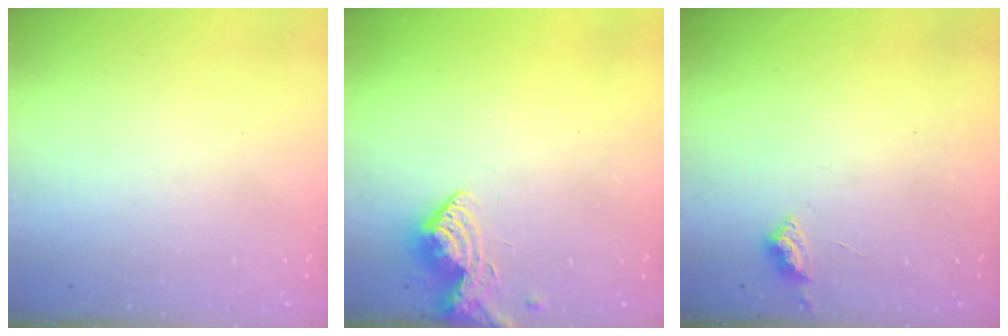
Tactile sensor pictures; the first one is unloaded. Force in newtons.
{"total": 8.6, "press": 8.6, "slide": 0.5}
{"total": 2.9, "press": 2.8, "slide": 0.4}